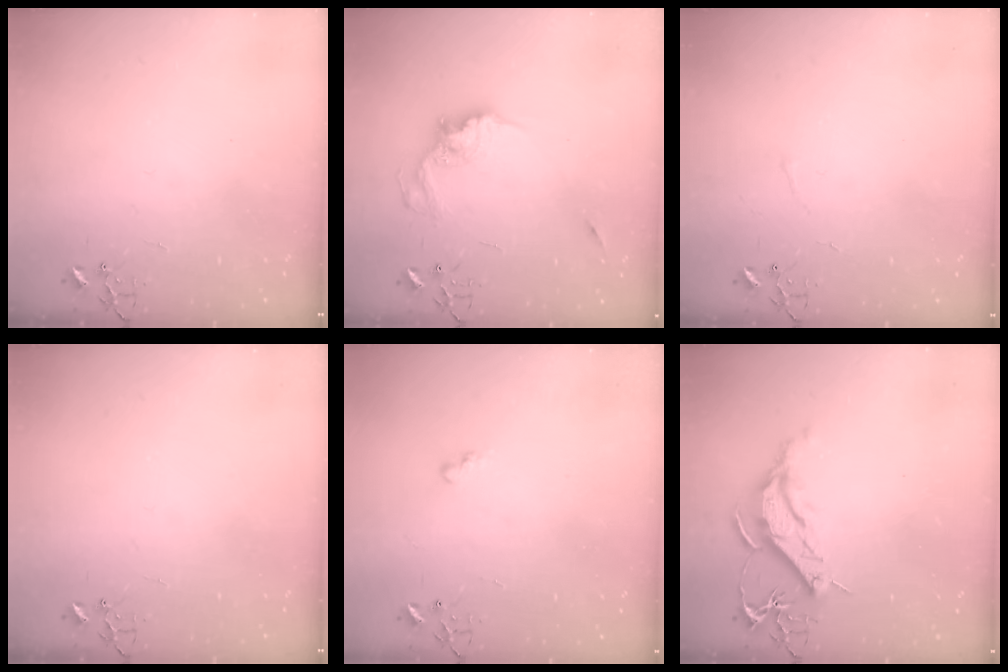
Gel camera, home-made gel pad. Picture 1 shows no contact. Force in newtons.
{"total": 13.6, "press": 13.6, "slide": 1.0}
{"total": 2.7, "press": 2.7, "slide": 0.4}
{"total": 0.0}
{"total": 5.1, "press": 5.1, "slide": 0.4}
{"total": 11.9, "press": 11.9, "slide": 0.2}